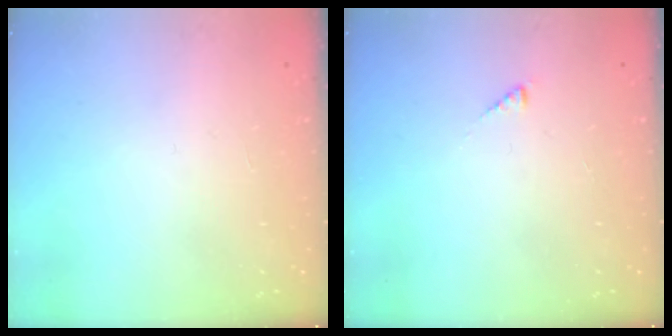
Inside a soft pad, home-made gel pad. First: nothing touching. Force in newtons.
{"total": 2.2, "press": 2.2, "slide": 0.4}